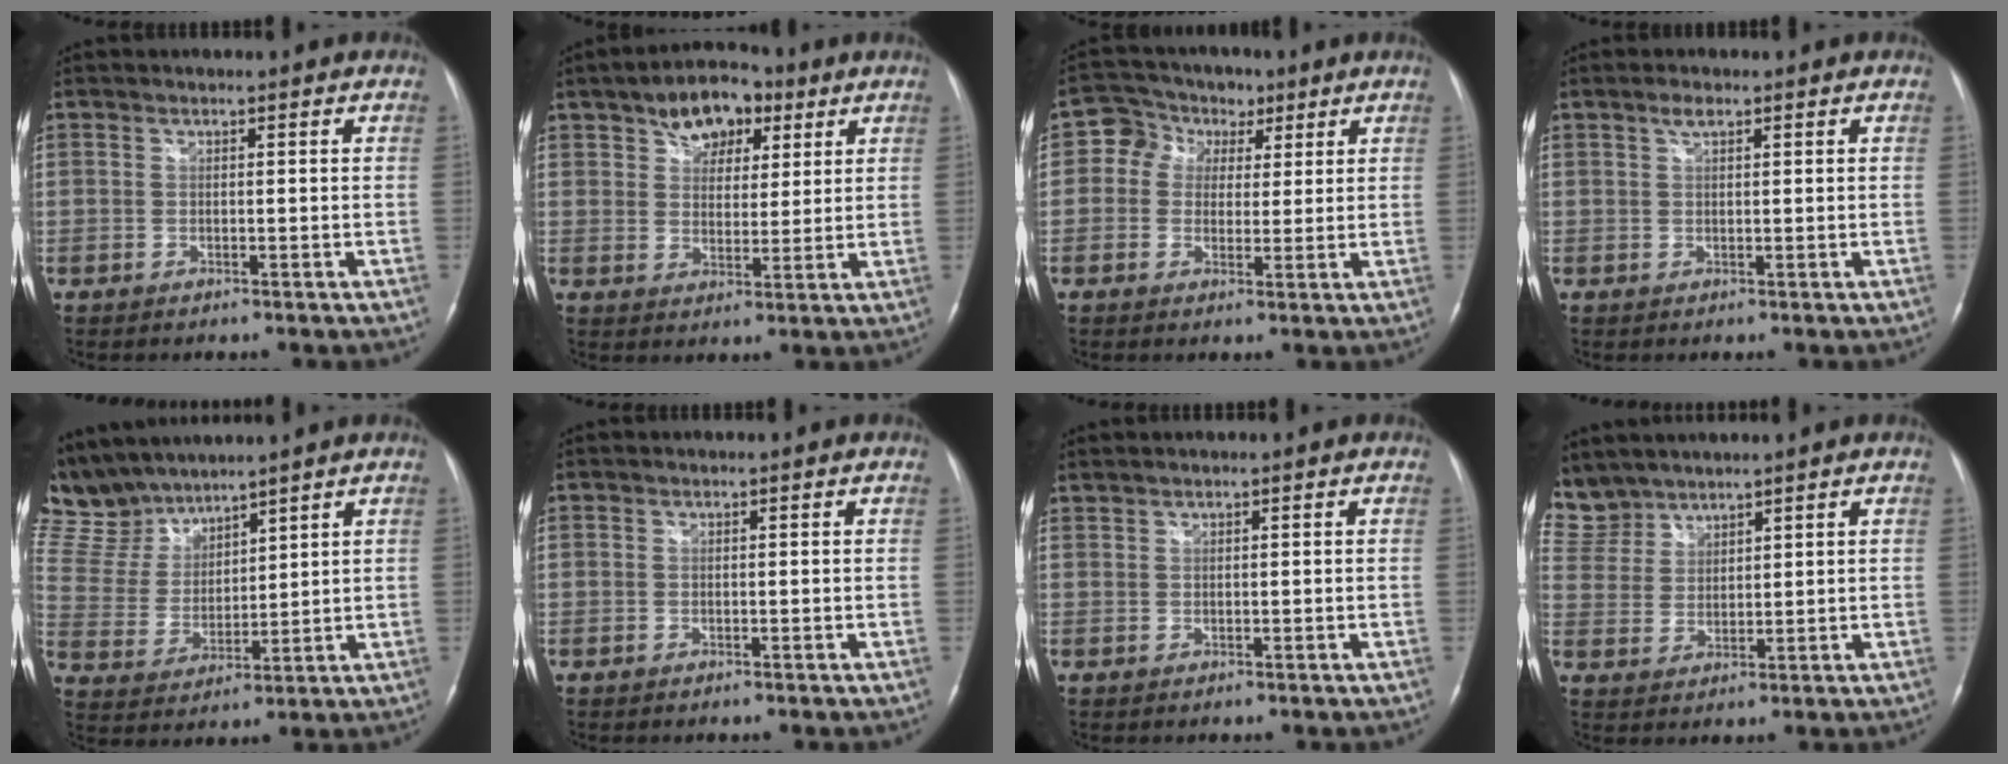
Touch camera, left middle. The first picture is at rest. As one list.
[{"total": 8.3, "force": [4.5, 4.9, 5.0], "torque": [-0.075, 0.020, 0.071]}, {"total": 6.4, "force": [2.2, 5.5, 2.3], "torque": [-0.040, 0.032, 0.036]}, {"total": 1.6, "force": [1.0, 0.5, 1.1], "torque": [-0.024, 0.004, 0.019]}, {"total": 9.7, "force": [9.2, 2.5, 1.7], "torque": [-0.060, 0.019, 0.201]}, {"total": 0.0}, {"total": 0.7, "force": [0.7, 0.0, 0.1], "torque": [-0.009, 0.008, 0.021]}, {"total": 7.4, "force": [6.8, 2.9, 0.0], "torque": [-0.011, 0.011, 0.154]}]